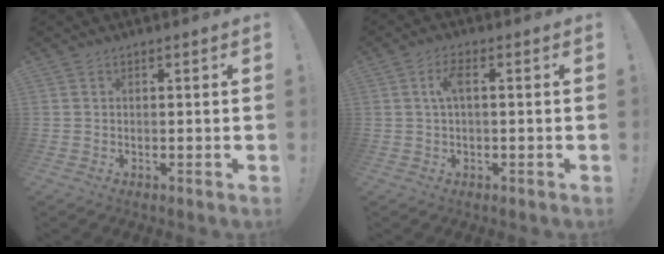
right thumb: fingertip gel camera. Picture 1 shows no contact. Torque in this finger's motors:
{"motor_torque": [0.05, 0.02, 0.71, -0.80, 0.23]}